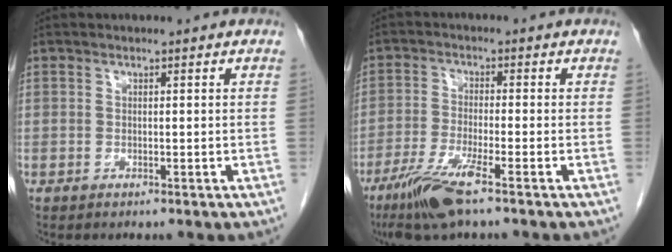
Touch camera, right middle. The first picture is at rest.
{"total": 7.8, "force": [-5.0, 0.1, 5.9], "torque": [-0.123, -0.023, -0.096]}